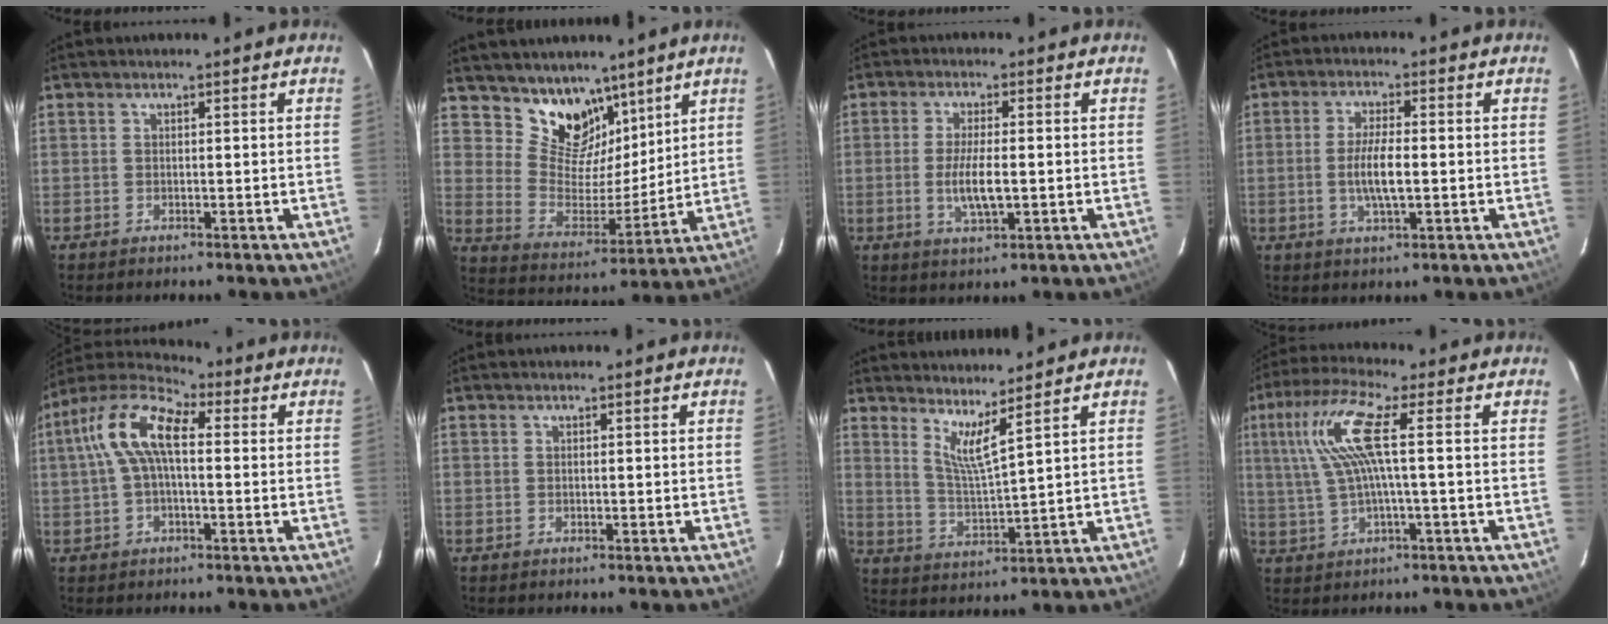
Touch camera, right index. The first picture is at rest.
{"total": 12.7, "force": [9.0, 7.6, 4.6], "torque": [-0.086, -0.005, 0.169]}
{"total": 6.1, "force": [-1.0, 1.5, 5.9], "torque": [-0.115, -0.008, -0.018]}
{"total": 6.0, "force": [-0.8, 1.4, 5.8], "torque": [-0.112, -0.003, -0.015]}
{"total": 11.2, "force": [1.3, 5.0, 9.9], "torque": [-0.199, 0.031, 0.014]}
{"total": 0.0}
{"total": 5.7, "force": [4.2, -0.5, 3.8], "torque": [-0.069, -0.013, 0.078]}
{"total": 9.6, "force": [1.2, 0.7, 9.5], "torque": [-0.187, 0.009, 0.031]}